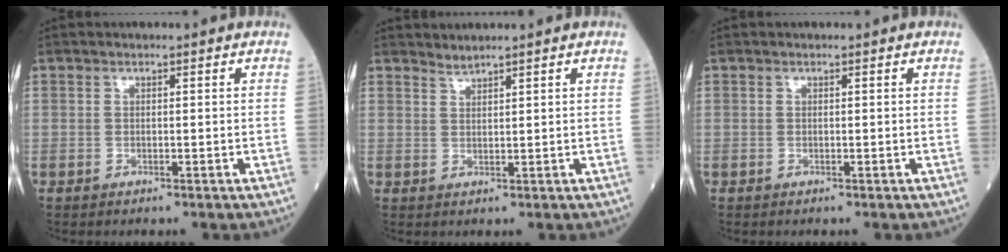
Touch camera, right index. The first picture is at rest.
{"total": 1.4, "force": [1.3, -0.4, -0.1], "torque": [-0.005, -0.002, 0.031]}
{"total": 0.0}